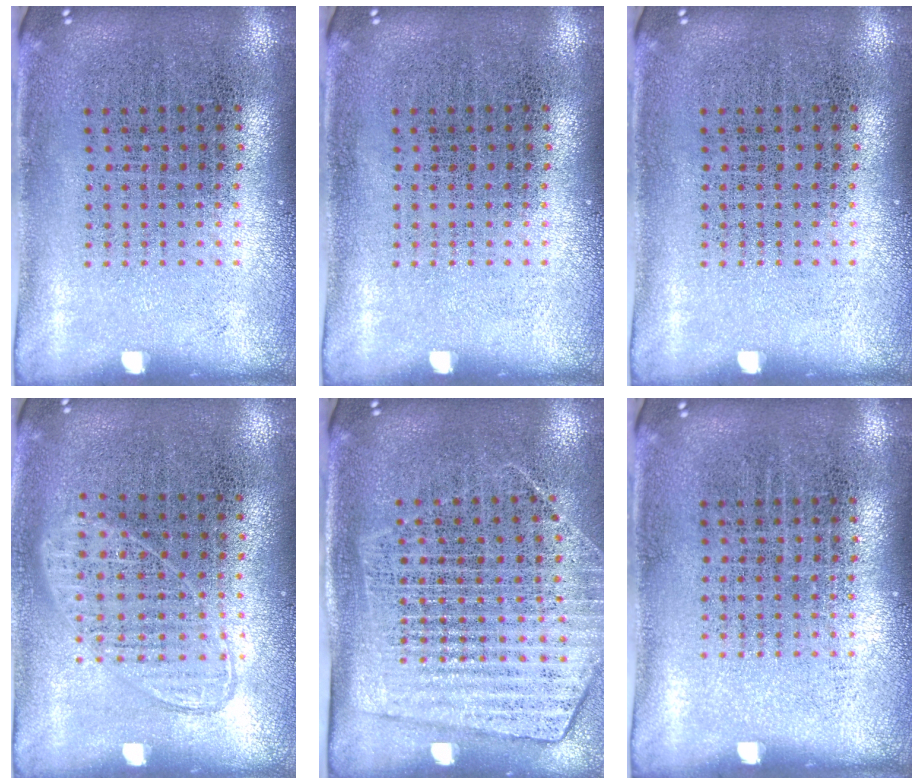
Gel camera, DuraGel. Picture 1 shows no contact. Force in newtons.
{"total": 0.0}
{"total": 0.0}
{"total": 1.0, "press": 0.9, "slide": 0.4}
{"total": 1.8, "press": 1.5, "slide": 0.9}
{"total": 0.0}